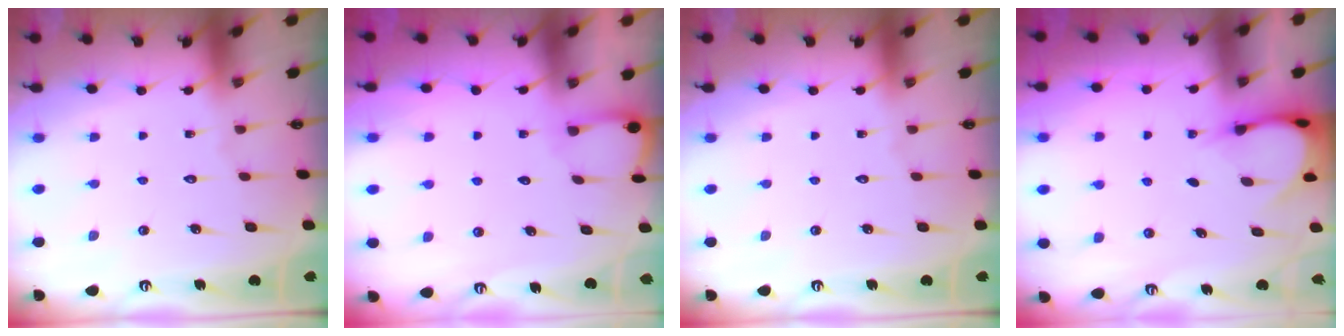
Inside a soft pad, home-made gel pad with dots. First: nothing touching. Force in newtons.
{"total": 2.7, "press": 2.7, "slide": 0.2}
{"total": 0.0}
{"total": 4.0, "press": 3.9, "slide": 0.3}